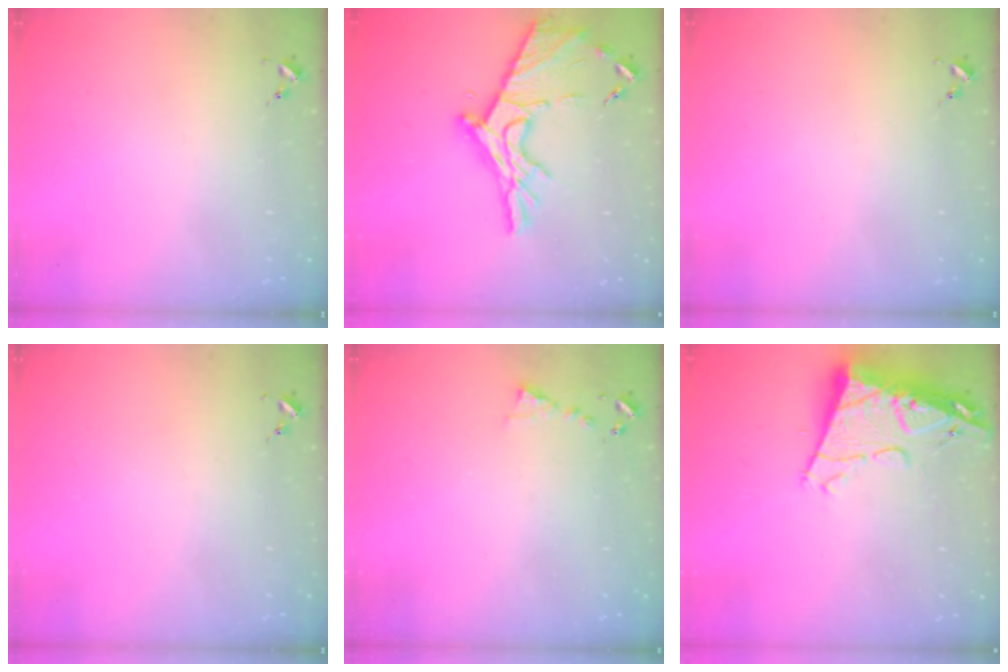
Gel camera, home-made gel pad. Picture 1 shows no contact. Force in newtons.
{"total": 18.4, "press": 18.3, "slide": 1.1}
{"total": 0.0}
{"total": 0.0}
{"total": 4.5, "press": 4.4, "slide": 0.5}
{"total": 15.9, "press": 15.8, "slide": 1.5}